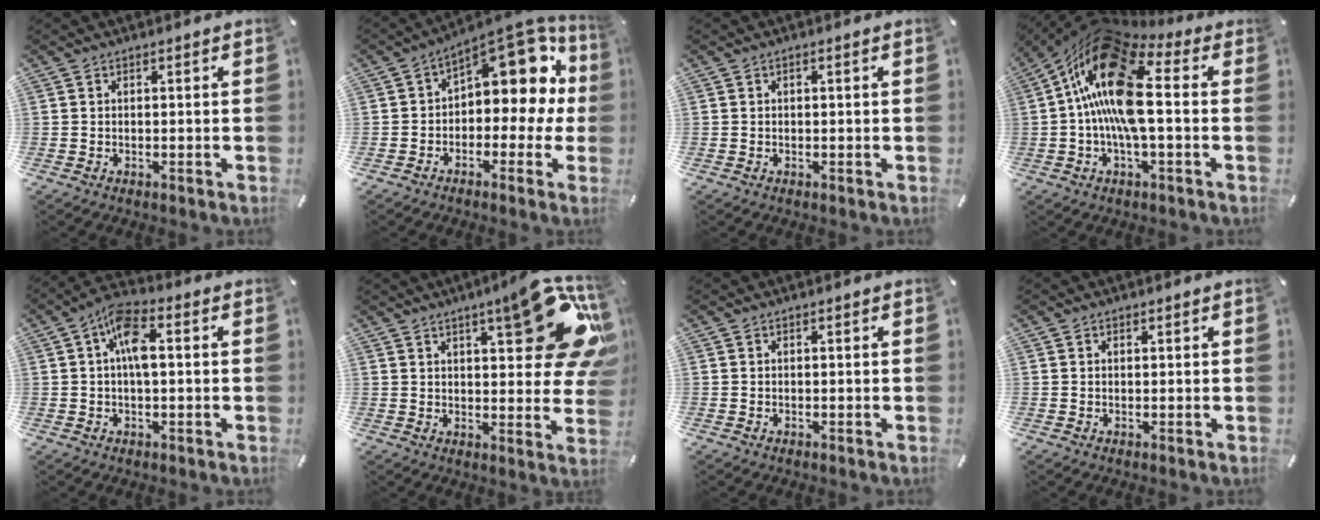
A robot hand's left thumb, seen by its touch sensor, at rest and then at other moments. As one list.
[{"total": 13.2, "force": [6.1, 7.2, 9.3], "torque": [-0.117, -0.056, 0.102]}, {"total": 0.6, "force": [0.0, 0.4, 0.4], "torque": [-0.007, 0.000, 0.000]}, {"total": 20.0, "force": [0.7, 9.1, 17.8], "torque": [-0.351, -0.003, 0.011]}, {"total": 8.3, "force": [0.7, 4.0, 7.2], "torque": [-0.133, 0.013, 0.011]}, {"total": 19.8, "force": [9.4, 7.6, 15.7], "torque": [-0.188, -0.068, 0.148]}, {"total": 0.0}, {"total": 0.7, "force": [0.2, 0.7, 0.2], "torque": [-0.003, 0.004, 0.004]}]